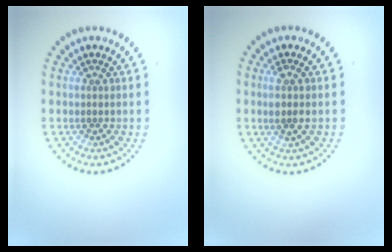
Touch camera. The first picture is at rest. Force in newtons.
{"total": 1.9, "press": 1.7, "slide": 0.8}